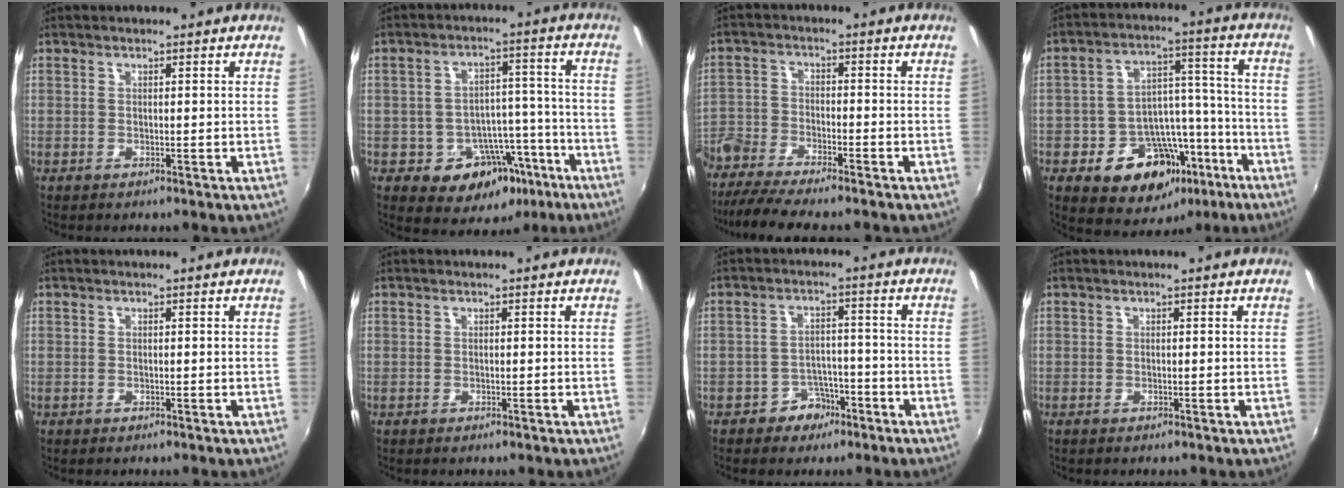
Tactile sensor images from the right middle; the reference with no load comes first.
{"total": 12.1, "force": [-6.2, 9.0, 5.3], "torque": [-0.086, 0.035, -0.059]}
{"total": 10.1, "force": [-8.8, 2.2, 4.5], "torque": [-0.116, -0.011, -0.169]}
{"total": 16.7, "force": [-8.5, 12.2, 7.6], "torque": [-0.152, 0.039, -0.100]}
{"total": 0.0}
{"total": 0.0}
{"total": 5.0, "force": [-3.2, 3.7, 1.1], "torque": [-0.025, 0.015, -0.045]}
{"total": 0.0}